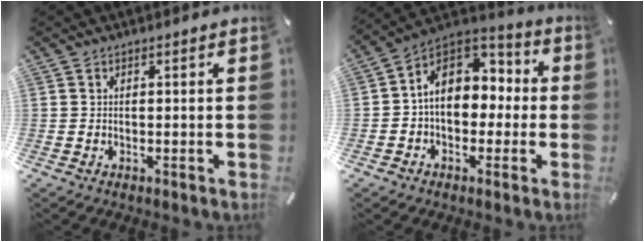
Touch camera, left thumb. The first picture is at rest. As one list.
[{"total": 12.0, "force": [0.9, 9.8, 6.9], "torque": [-0.130, -0.001, 0.017]}]